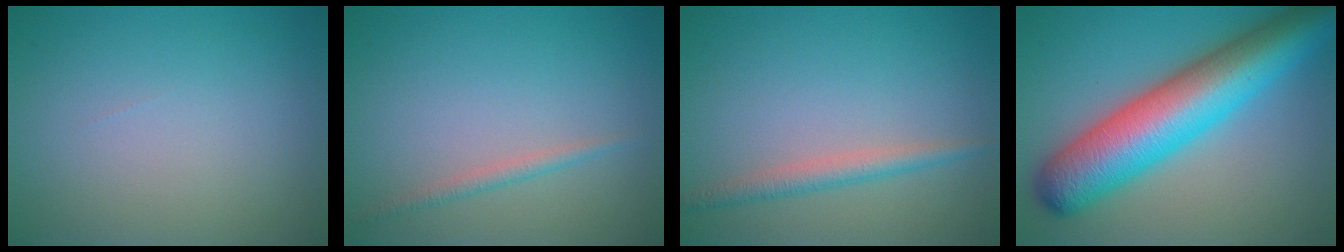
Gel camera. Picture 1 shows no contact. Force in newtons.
{"total": 1.2, "press": 1.2, "slide": 0.0}
{"total": 2.1, "press": 2.1, "slide": 0.0}
{"total": 11.7, "press": 11.7, "slide": 0.2}